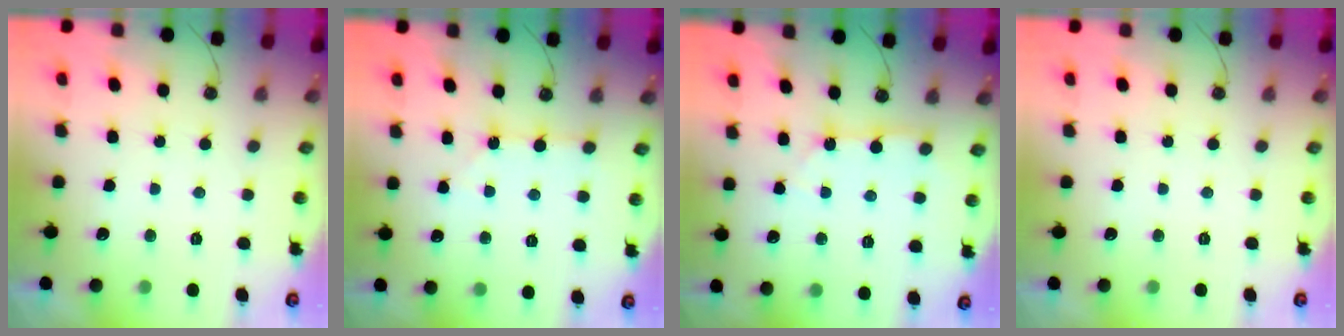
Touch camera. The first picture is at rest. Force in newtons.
{"total": 2.3, "press": 2.2, "slide": 0.4}
{"total": 3.1, "press": 3.1, "slide": 0.5}
{"total": 0.0}